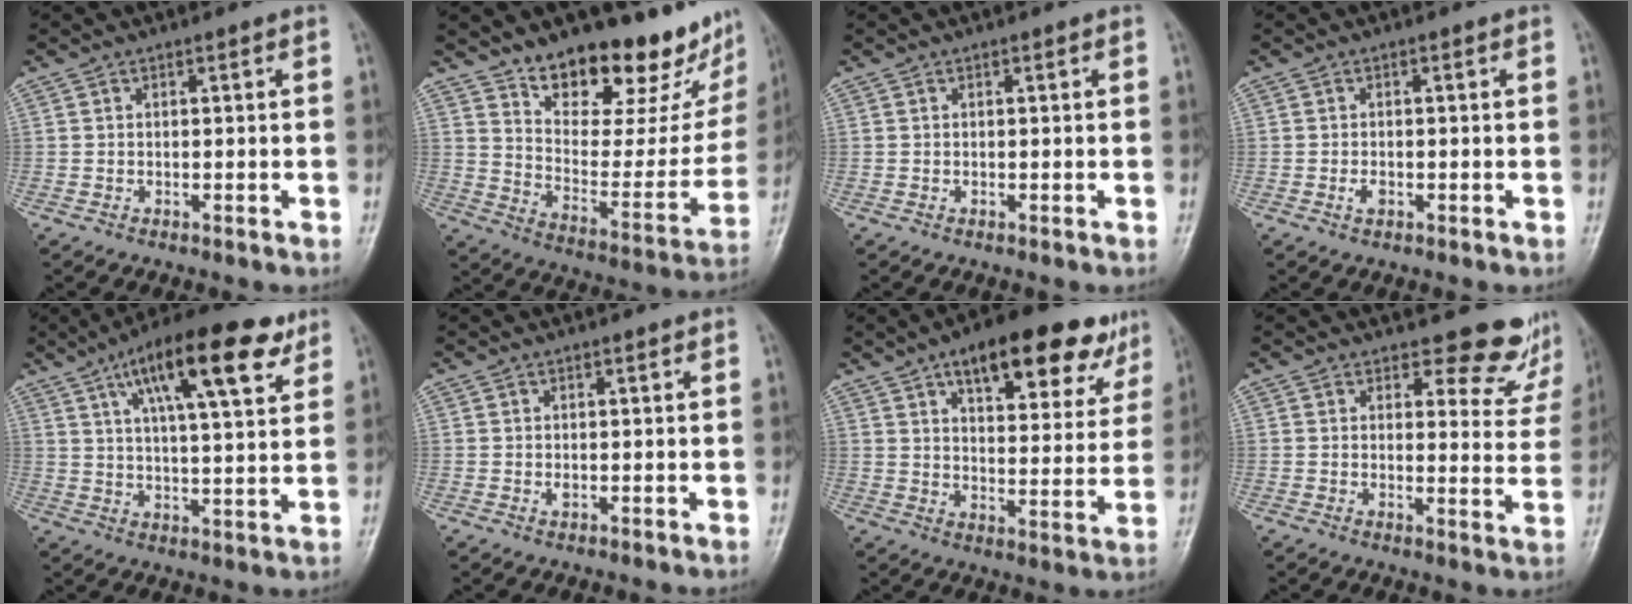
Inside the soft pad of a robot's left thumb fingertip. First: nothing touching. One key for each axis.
{"total": 23.9, "fx": 17.5, "fy": 9.2, "fz": 13.5, "tx": -0.149, "ty": -0.107, "tz": 0.256}
{"total": 0.0}
{"total": 1.5, "fx": -0.5, "fy": 0.9, "fz": 1.0, "tx": -0.019, "ty": 0.000, "tz": -0.010}
{"total": 18.0, "fx": 9.5, "fy": 5.4, "fz": 14.3, "tx": -0.203, "ty": -0.018, "tz": 0.147}
{"total": 0.9, "fx": 0.1, "fy": 0.6, "fz": 0.7, "tx": -0.009, "ty": -0.001, "tz": 0.003}
{"total": 20.5, "fx": 12.2, "fy": 8.3, "fz": 14.2, "tx": -0.153, "ty": -0.023, "tz": 0.175}
{"total": 10.4, "fx": 9.5, "fy": 3.9, "fz": 1.5, "tx": 0.028, "ty": -0.077, "tz": 0.087}